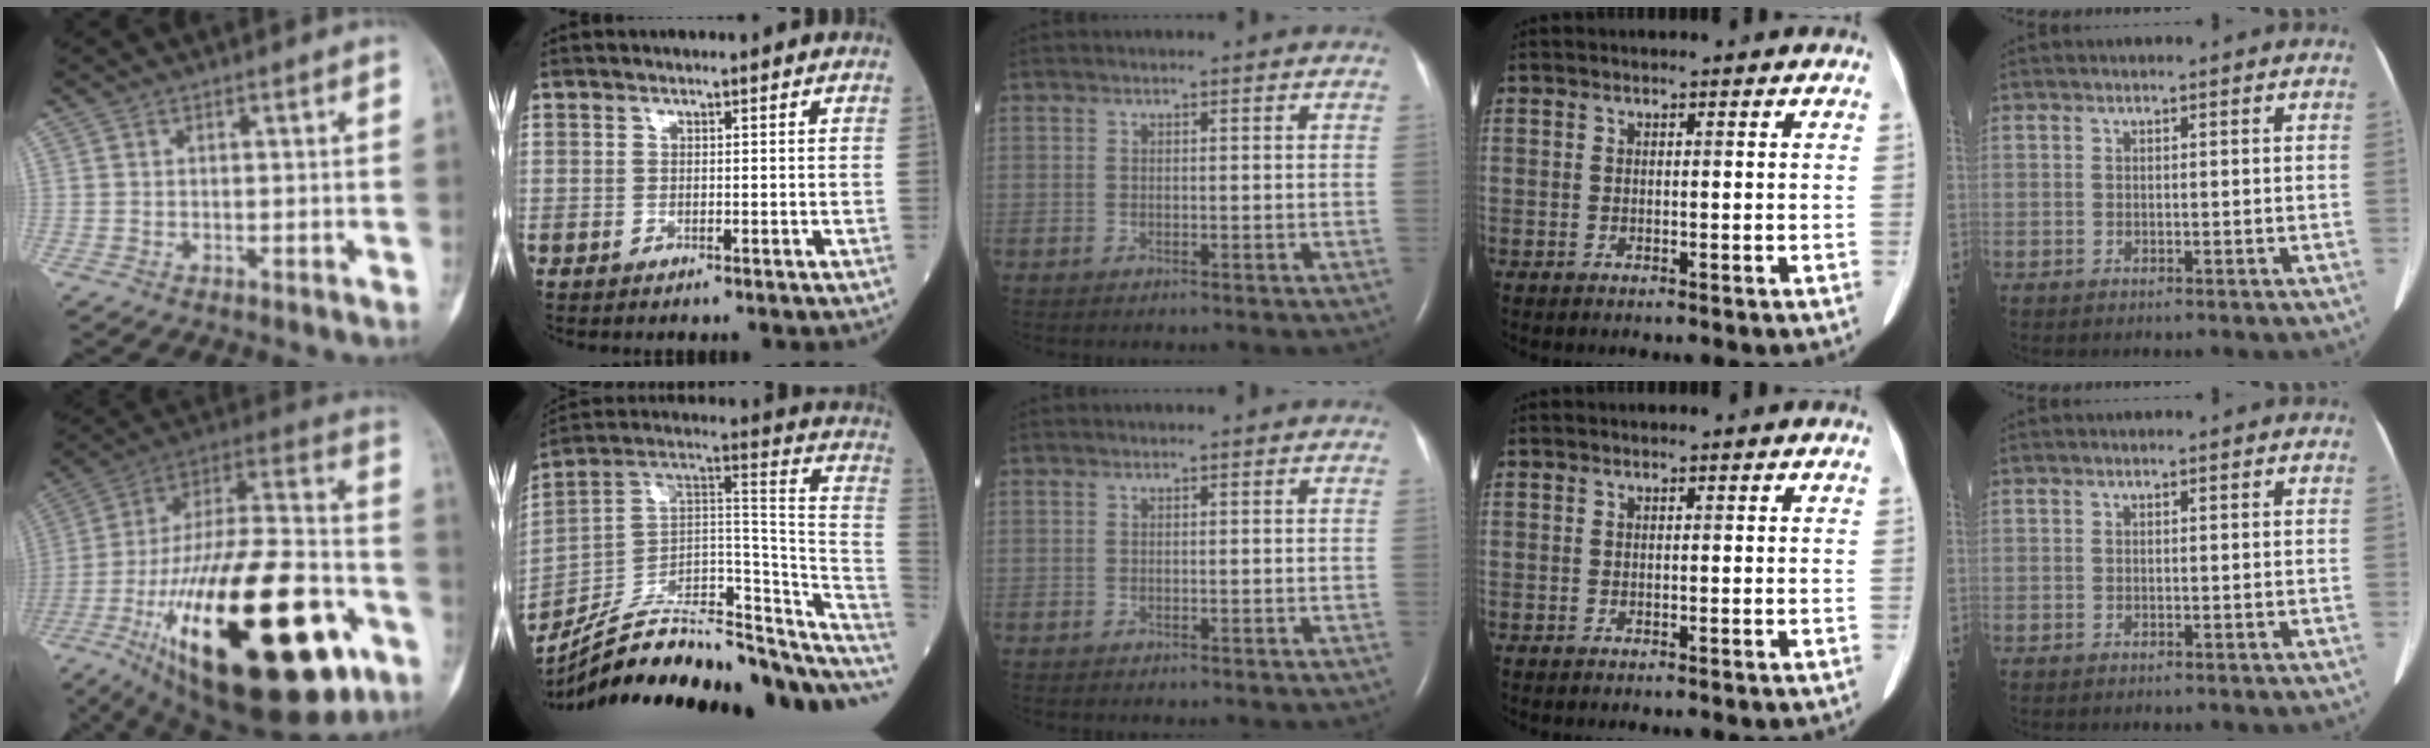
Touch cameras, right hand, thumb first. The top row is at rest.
{"thumb": {"total": 42.7, "force": [-16.7, 16.5, 35.6], "torque": [-0.582, 0.044, -0.260]}, "index": {"total": 23.9, "force": [-18.3, 6.4, 14.0], "torque": [-0.181, 0.041, -0.286]}}